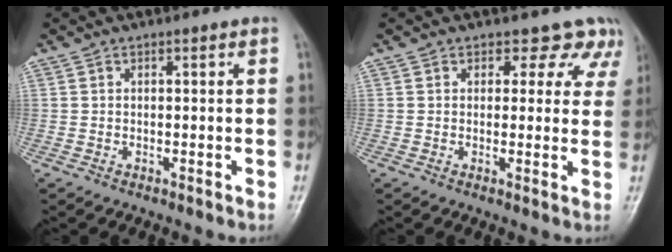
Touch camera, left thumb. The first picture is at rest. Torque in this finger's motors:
{"motor_torque": [-0.19, 0.08, -0.19, 0.02, 0.07]}